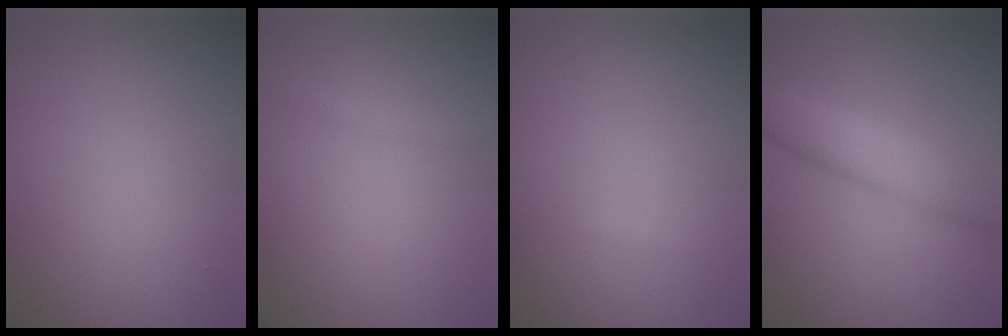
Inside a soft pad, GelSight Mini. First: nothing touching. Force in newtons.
{"total": 0.8, "press": 0.8, "slide": 0.0}
{"total": 0.0}
{"total": 5.1, "press": 5.0, "slide": 0.2}